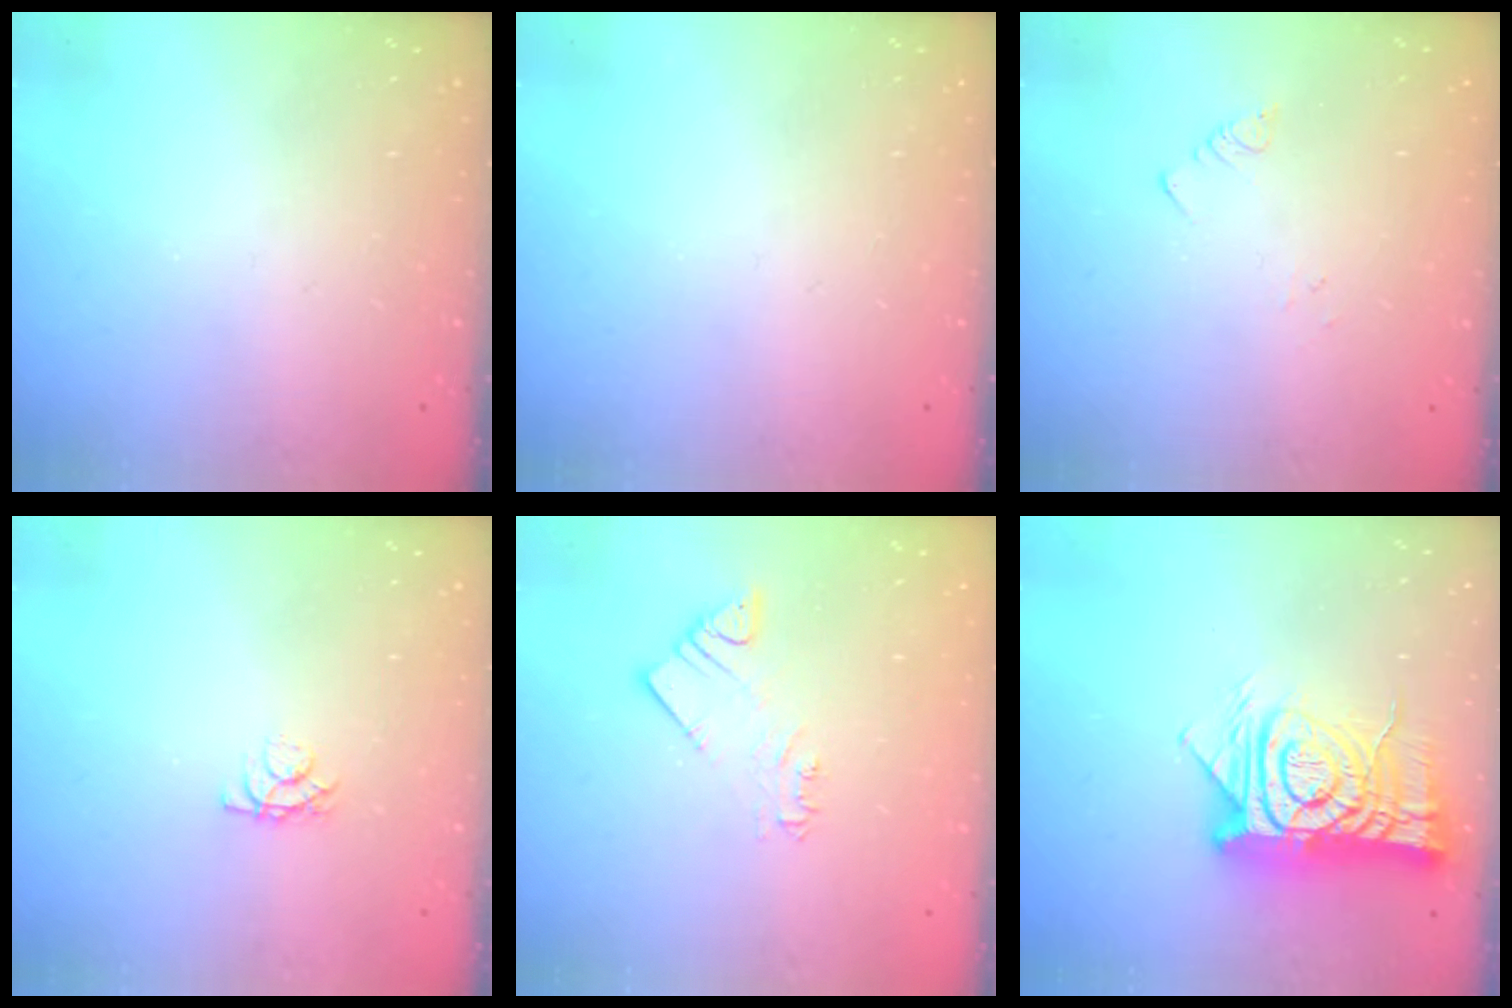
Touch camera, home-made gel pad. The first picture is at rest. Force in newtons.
{"total": 0.0}
{"total": 1.3, "press": 1.2, "slide": 0.1}
{"total": 4.2, "press": 4.2, "slide": 0.5}
{"total": 3.4, "press": 3.4, "slide": 0.2}
{"total": 16.8, "press": 16.8, "slide": 1.7}